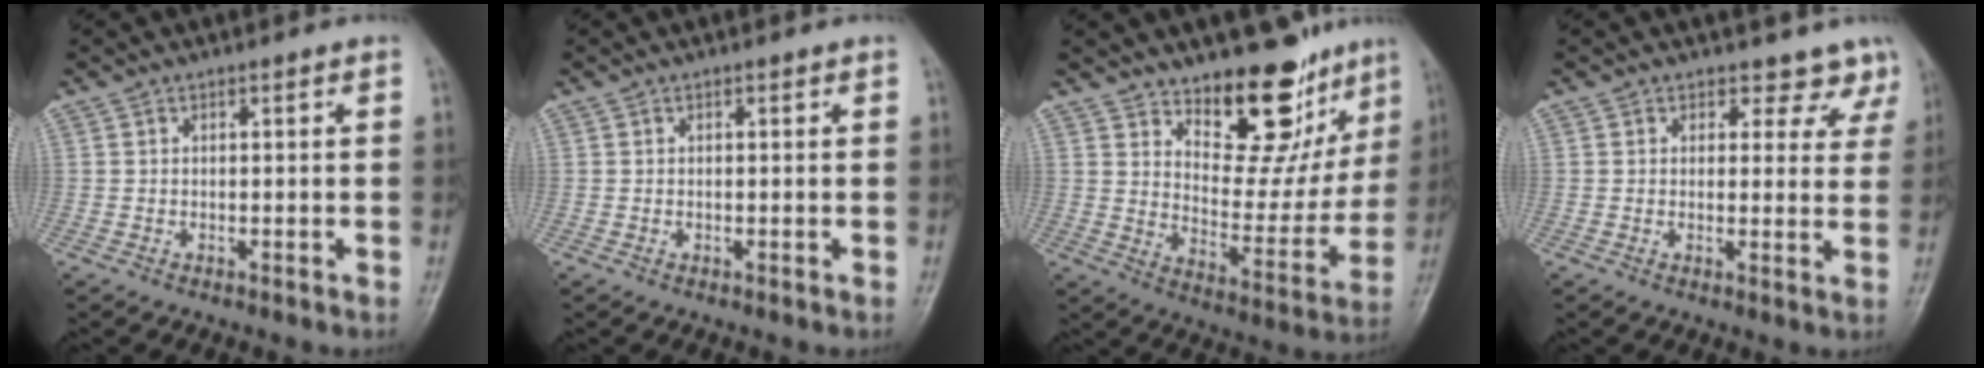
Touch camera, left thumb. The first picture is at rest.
{"total": 0.0}
{"total": 16.5, "force": [11.9, 7.8, 8.4], "torque": [-0.045, -0.091, 0.184]}
{"total": 4.6, "force": [3.6, 2.8, 0.2], "torque": [0.033, -0.023, 0.028]}